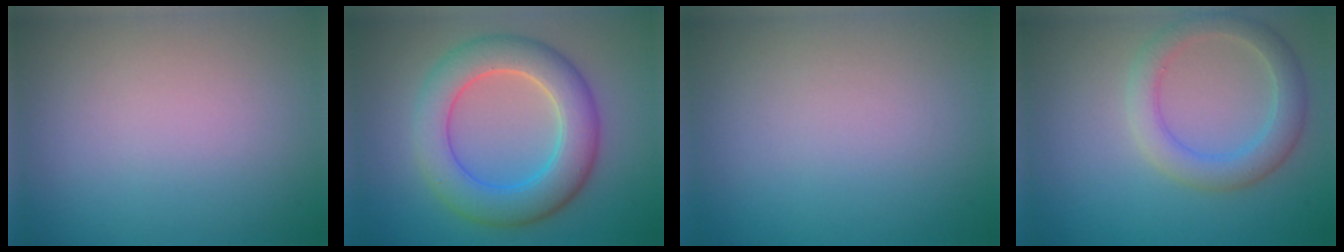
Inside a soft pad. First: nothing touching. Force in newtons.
{"total": 7.0, "press": 7.0, "slide": 0.3}
{"total": 0.0}
{"total": 3.7, "press": 3.6, "slide": 0.2}